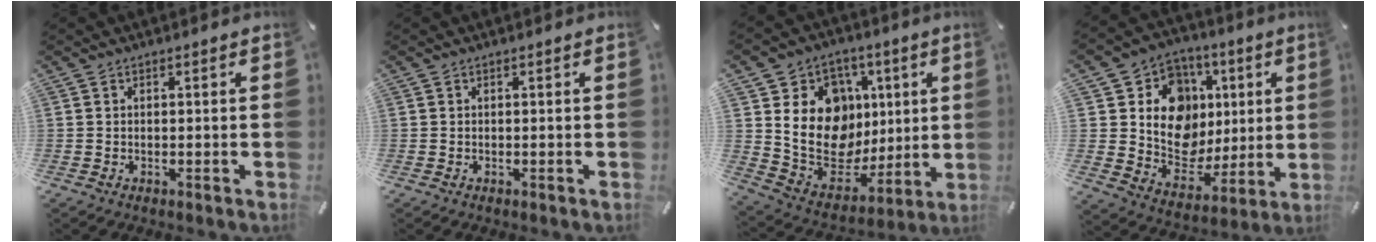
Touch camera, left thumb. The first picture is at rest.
{"total": 0.0}
{"total": 18.6, "force": [3.9, 15.8, 9.2], "torque": [-0.145, -0.031, 0.090]}
{"total": 14.3, "force": [2.7, 12.9, 5.6], "torque": [-0.066, -0.025, 0.059]}